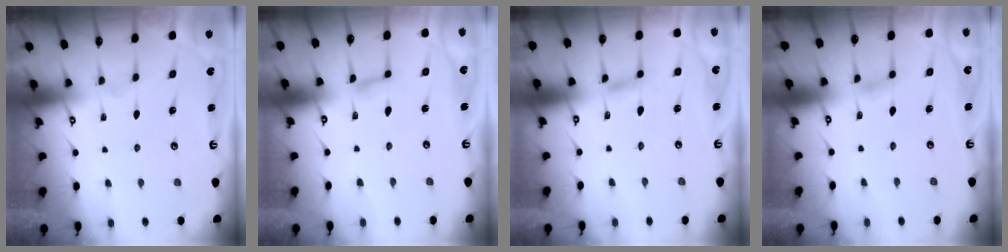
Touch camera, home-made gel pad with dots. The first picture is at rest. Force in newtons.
{"total": 3.0, "press": 3.0, "slide": 0.3}
{"total": 2.4, "press": 2.4, "slide": 0.2}
{"total": 1.7, "press": 1.7, "slide": 0.2}